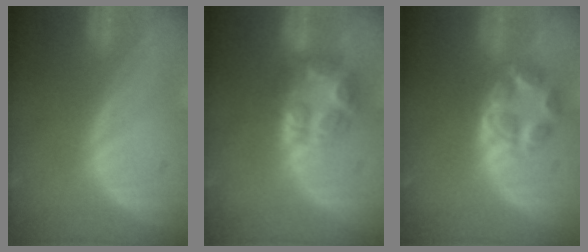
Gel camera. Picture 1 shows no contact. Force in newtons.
{"total": 7.7, "press": 6.7, "slide": 3.7}
{"total": 5.6, "press": 5.3, "slide": 2.0}